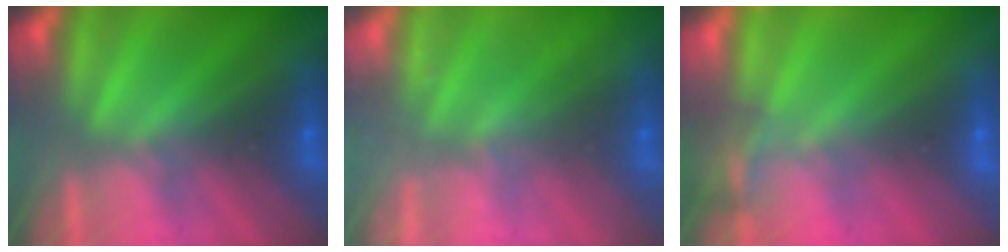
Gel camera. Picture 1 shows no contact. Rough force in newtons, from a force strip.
{"total": 2.4}
{"total": 7.1}